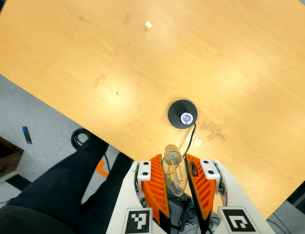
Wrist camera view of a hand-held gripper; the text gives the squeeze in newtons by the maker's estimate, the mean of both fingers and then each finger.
{"total": 12.7, "left": 13.8, "right": 11.5}